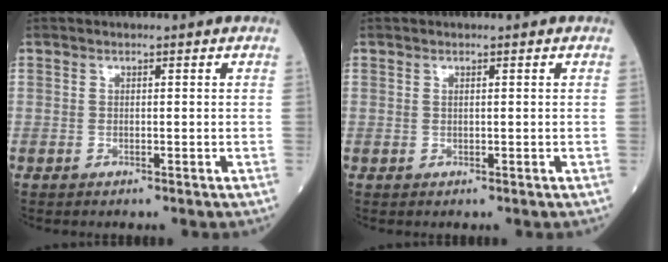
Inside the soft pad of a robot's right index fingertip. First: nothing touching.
{"total": 0.5, "force": [0.1, -0.4, 0.3], "torque": [-0.011, -0.002, 0.003]}